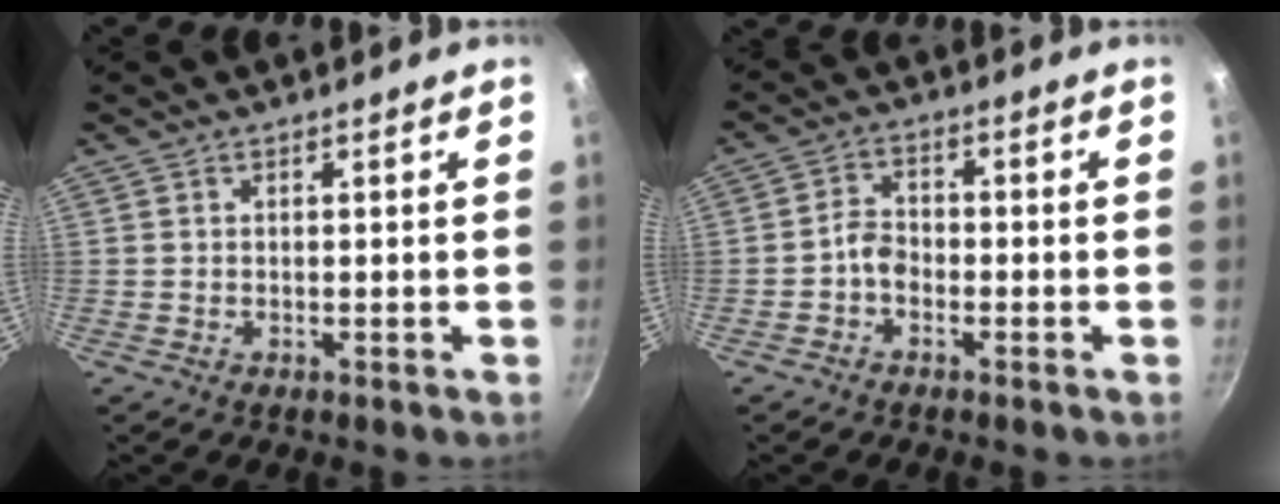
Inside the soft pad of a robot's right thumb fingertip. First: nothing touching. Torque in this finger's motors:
{"motor_torque": [0.66, 0.21, 0.70, -0.11, 0.05]}